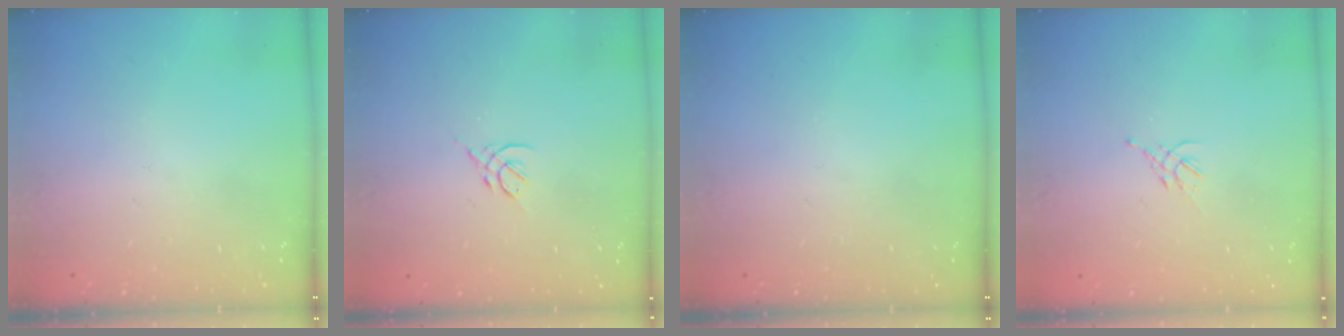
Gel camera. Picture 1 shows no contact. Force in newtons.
{"total": 2.6, "press": 2.5, "slide": 0.7}
{"total": 0.0}
{"total": 1.5, "press": 1.4, "slide": 0.6}